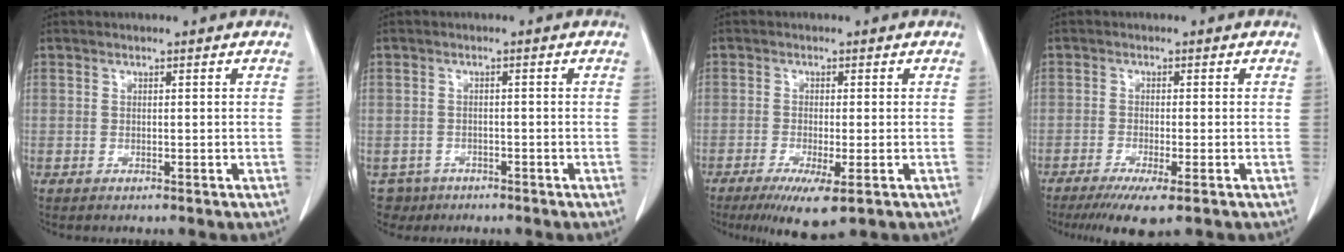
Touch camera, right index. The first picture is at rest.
{"total": 3.9, "force": [-2.4, 3.0, -0.4], "torque": [0.007, 0.007, -0.040]}
{"total": 6.3, "force": [-3.4, 0.8, 5.2], "torque": [-0.086, -0.019, -0.052]}
{"total": 5.8, "force": [-3.7, 0.3, 4.4], "torque": [-0.070, -0.016, -0.059]}